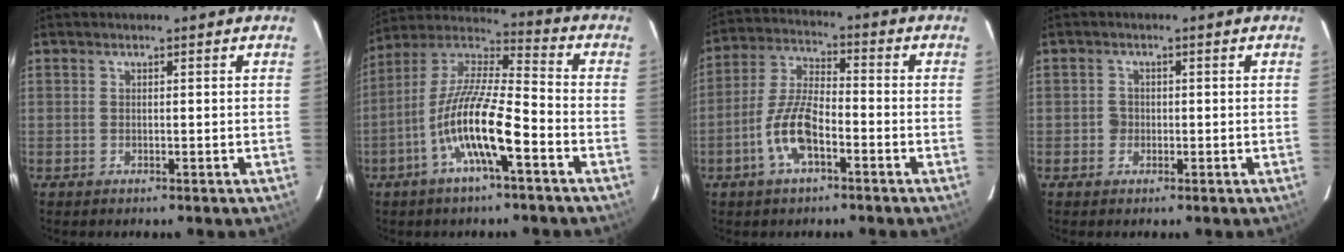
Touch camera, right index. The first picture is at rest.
{"total": 14.9, "force": [-6.3, 2.6, 13.3], "torque": [-0.256, -0.004, -0.126]}
{"total": 9.8, "force": [-4.4, 3.5, 8.0], "torque": [-0.173, 0.006, -0.084]}
{"total": 1.8, "force": [-0.5, 1.7, 0.2], "torque": [-0.004, 0.004, -0.008]}